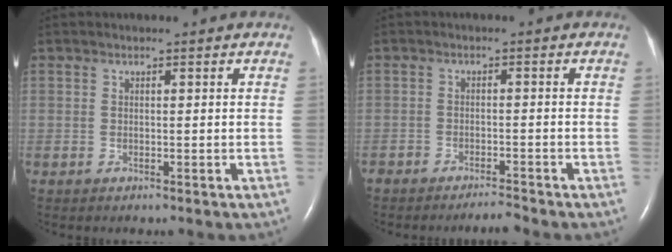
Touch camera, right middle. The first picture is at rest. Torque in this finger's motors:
{"motor_torque": [-0.09, 0.01, -0.02, 0.00]}